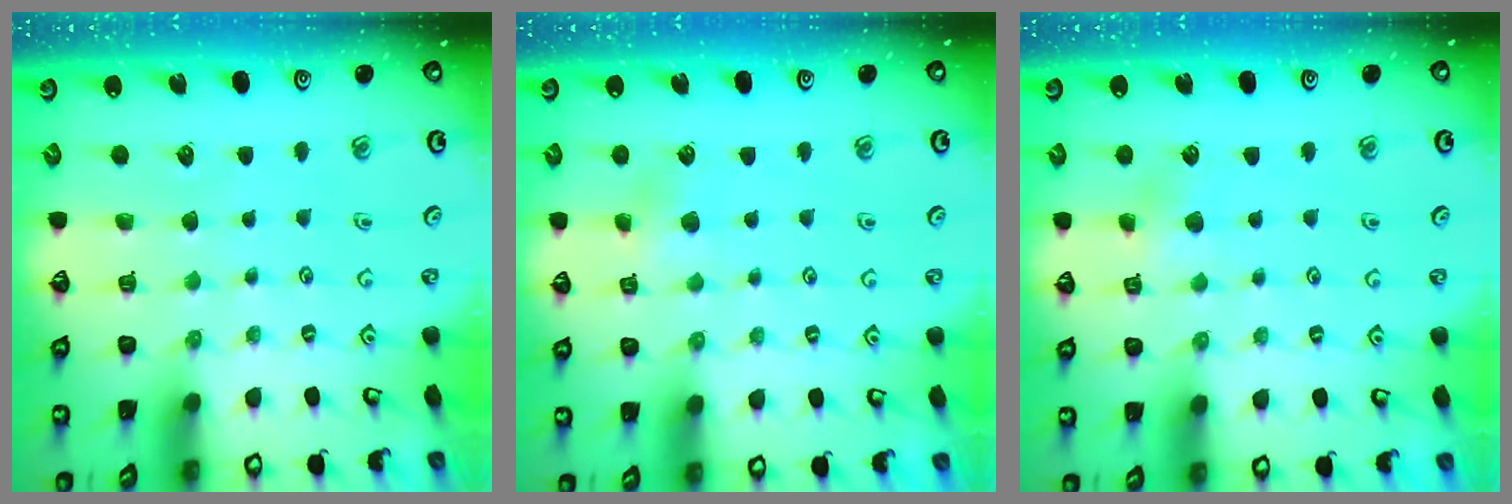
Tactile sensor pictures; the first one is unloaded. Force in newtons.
{"total": 4.2, "press": 4.2, "slide": 0.6}
{"total": 4.2, "press": 4.2, "slide": 0.6}